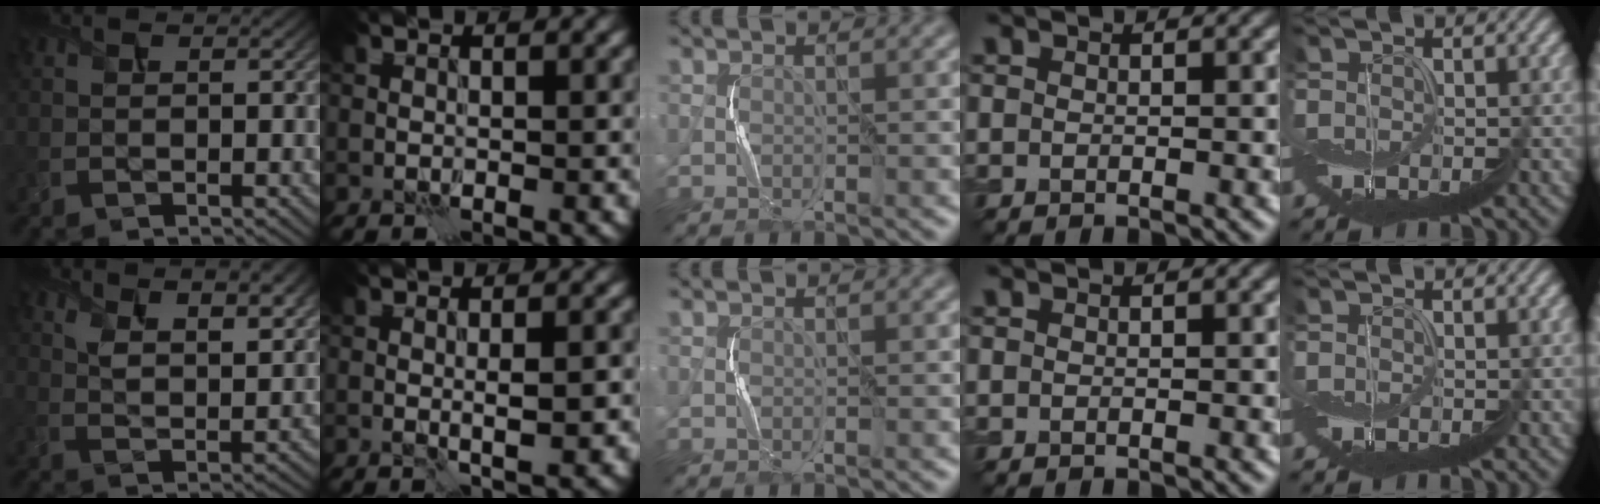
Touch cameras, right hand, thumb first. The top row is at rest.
{"thumb": {"total": 9.8, "force": [6.3, 3.8, 6.6], "torque": [-0.118, 0.001, 0.103]}, "index": {"total": 2.2, "force": [-0.1, 0.3, 2.2], "torque": [-0.036, -0.001, 0.000]}}